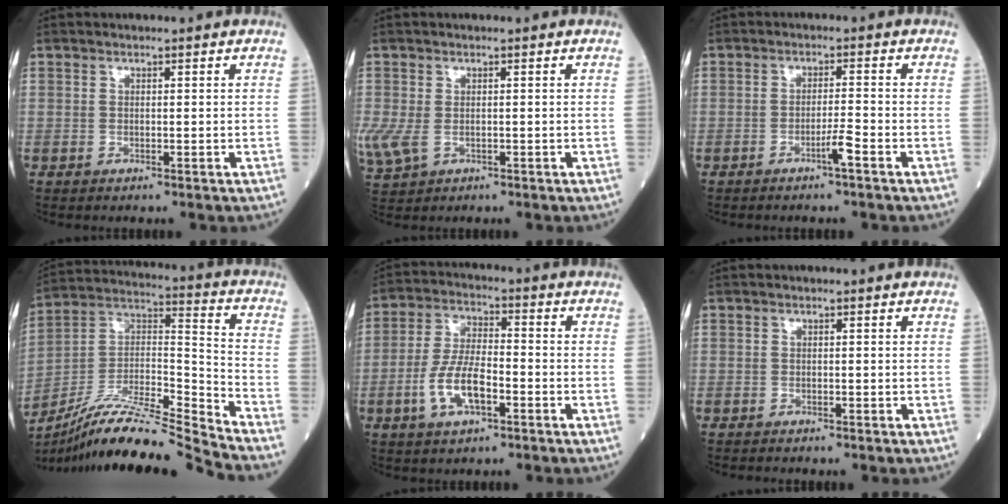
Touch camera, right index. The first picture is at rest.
{"total": 7.6, "force": [-2.1, 5.2, 5.1], "torque": [-0.151, -0.013, -0.030]}
{"total": 2.7, "force": [-1.7, -0.4, 2.1], "torque": [-0.034, -0.001, -0.031]}
{"total": 19.0, "force": [-17.2, -1.4, 8.0], "torque": [-0.156, 0.019, -0.313]}
{"total": 8.7, "force": [-3.2, 3.1, 7.4], "torque": [-0.154, 0.004, -0.061]}
{"total": 0.8, "force": [-0.8, 0.1, 0.1], "torque": [-0.006, -0.001, -0.013]}